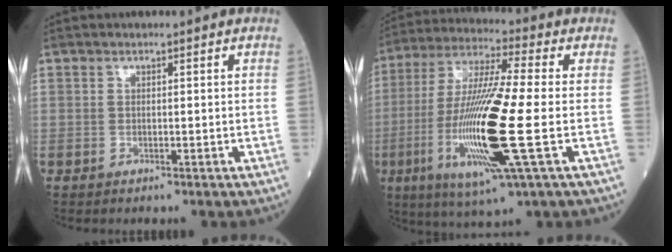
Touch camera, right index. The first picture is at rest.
{"total": 19.2, "force": [-3.8, 1.0, 18.8], "torque": [-0.396, -0.019, -0.075]}